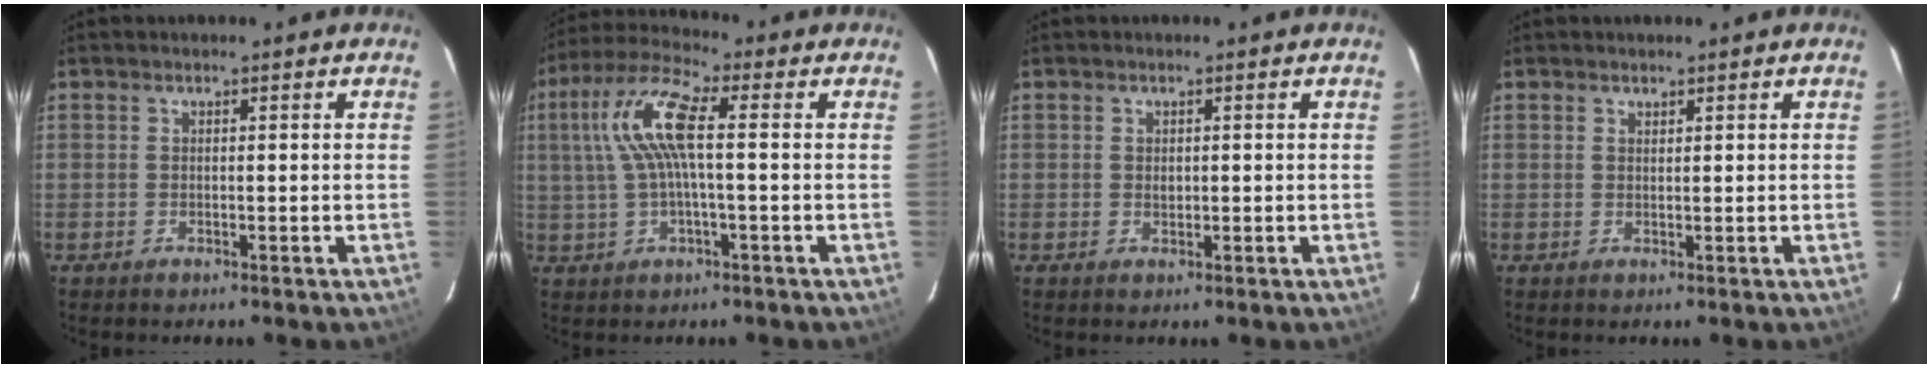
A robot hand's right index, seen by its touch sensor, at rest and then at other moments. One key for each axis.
{"total": 10.5, "fx": 1.1, "fy": 2.6, "fz": 10.1, "tx": -0.204, "ty": 0.017, "tz": 0.022}
{"total": 1.1, "fx": 0.1, "fy": 0.9, "fz": 0.6, "tx": -0.008, "ty": 0.002, "tz": 0.003}
{"total": 0.7, "fx": 0.6, "fy": 0.4, "fz": 0.1, "tx": -0.002, "ty": 0.001, "tz": 0.011}